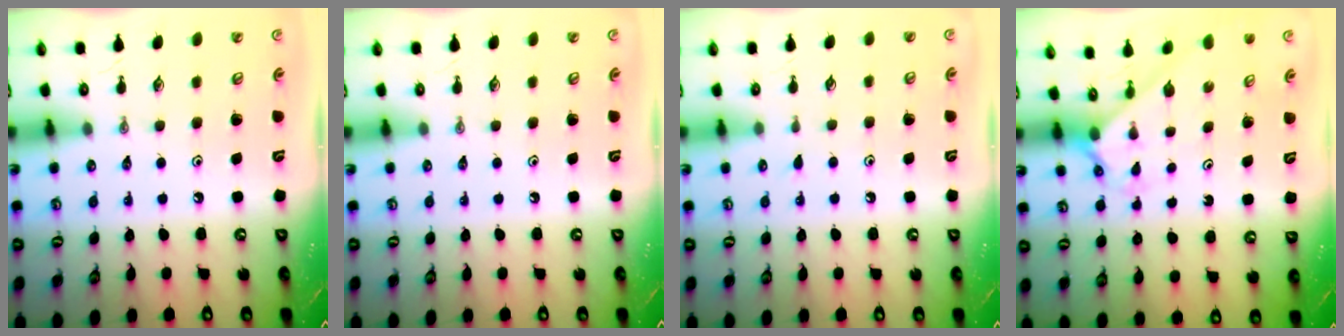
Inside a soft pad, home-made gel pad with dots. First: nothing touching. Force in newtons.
{"total": 0.0}
{"total": 4.5, "press": 4.5, "slide": 0.4}
{"total": 2.2, "press": 2.2, "slide": 0.3}